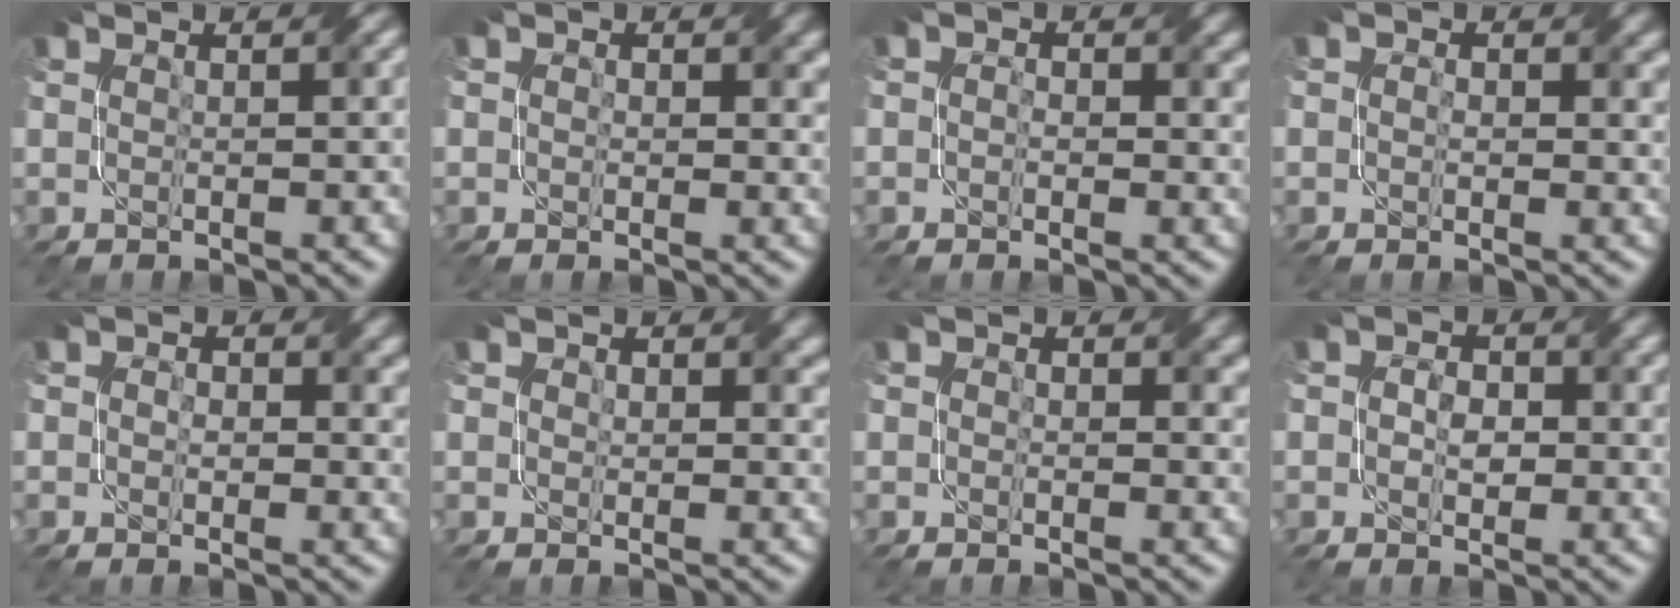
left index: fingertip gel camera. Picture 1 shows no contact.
{"total": 2.6, "force": [0.7, 1.9, 1.6], "torque": [-0.017, -0.003, 0.006]}
{"total": 2.9, "force": [0.4, 2.1, 2.0], "torque": [-0.020, 0.006, -0.006]}
{"total": 2.6, "force": [0.5, 1.8, 1.8], "torque": [-0.019, 0.001, 0.001]}
{"total": 3.3, "force": [0.7, 2.4, 2.1], "torque": [-0.023, -0.002, 0.004]}
{"total": 3.0, "force": [1.3, 2.1, 1.6], "torque": [-0.024, -0.008, 0.017]}
{"total": 2.7, "force": [0.9, 2.0, 1.6], "torque": [-0.016, -0.004, 0.006]}
{"total": 2.9, "force": [0.1, 2.1, 2.0], "torque": [-0.035, -0.003, -0.001]}